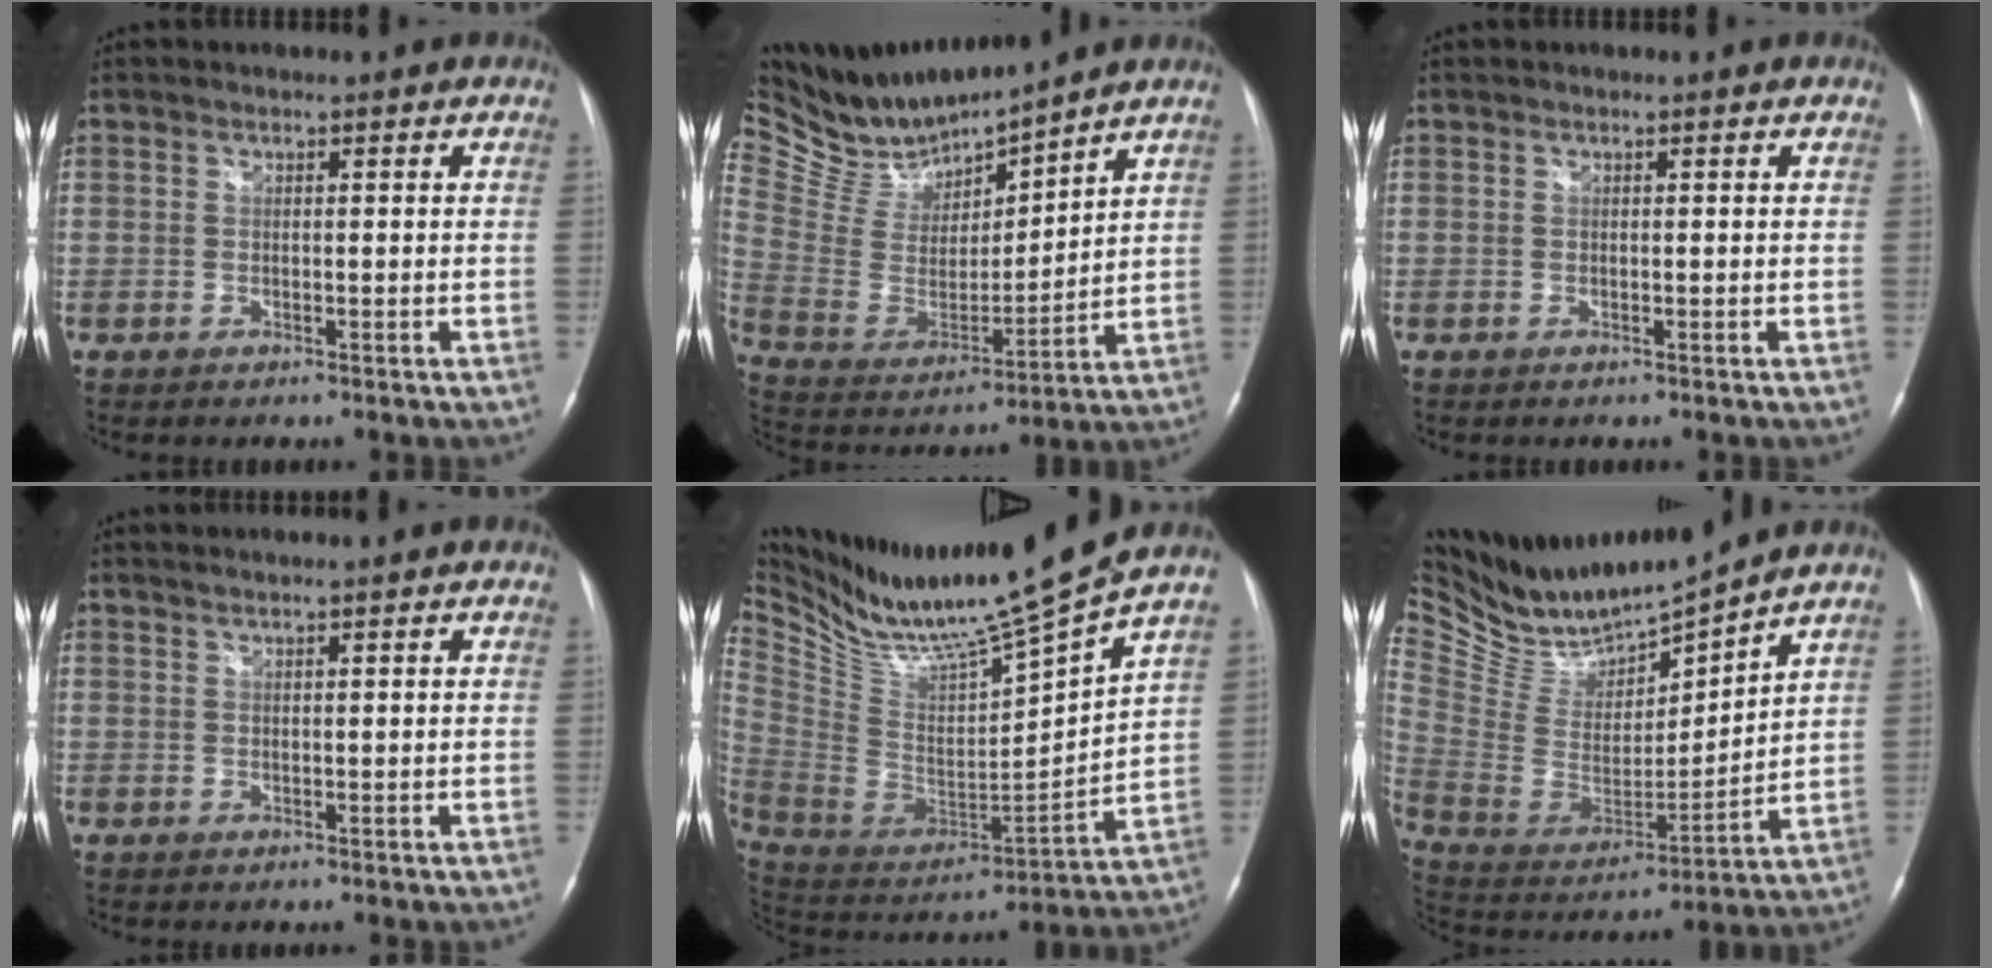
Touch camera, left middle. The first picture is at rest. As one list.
[{"total": 14.9, "force": [14.3, 0.9, 3.9], "torque": [-0.098, -0.010, 0.287]}, {"total": 0.0}, {"total": 1.4, "force": [1.1, -0.4, 0.7], "torque": [-0.015, 0.007, 0.026]}, {"total": 18.7, "force": [16.5, -1.4, 8.6], "torque": [-0.175, -0.055, 0.297]}, {"total": 17.5, "force": [16.8, 1.3, 4.8], "torque": [-0.120, -0.036, 0.318]}]